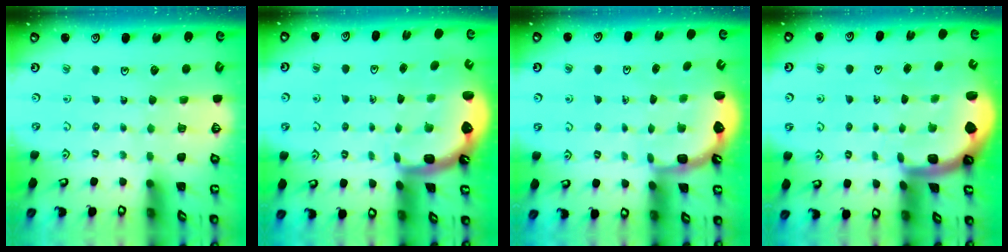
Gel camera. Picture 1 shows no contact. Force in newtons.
{"total": 3.2, "press": 2.2, "slide": 2.3}
{"total": 2.5, "press": 2.1, "slide": 1.3}
{"total": 2.3, "press": 2.3, "slide": 0.5}